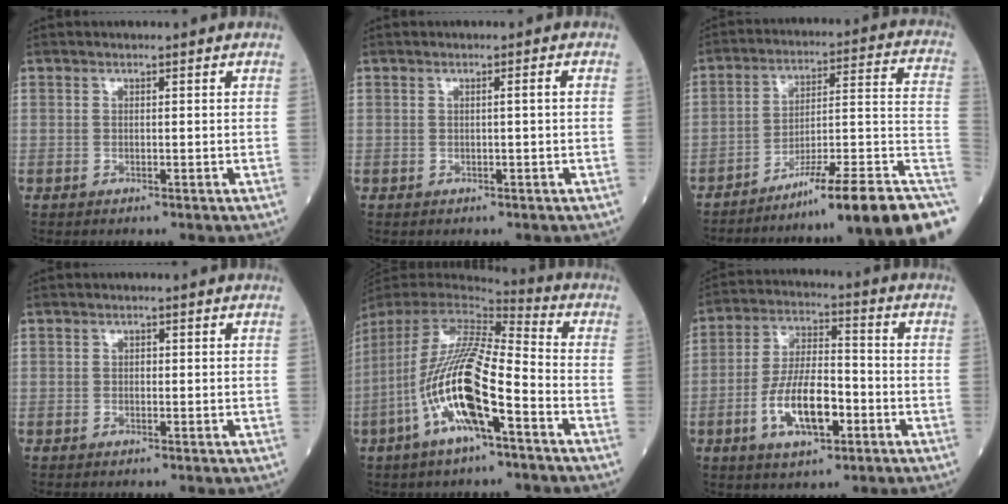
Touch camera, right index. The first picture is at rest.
{"total": 0.8, "force": [-0.1, -0.2, 0.8], "torque": [-0.013, 0.001, 0.000]}
{"total": 19.9, "force": [-13.6, -0.3, 14.5], "torque": [-0.125, 0.029, -0.212]}
{"total": 0.5, "force": [0.0, 0.4, 0.3], "torque": [-0.004, 0.002, -0.002]}
{"total": 17.4, "force": [-6.5, 3.0, 15.8], "torque": [-0.335, -0.016, -0.125]}
{"total": 10.9, "force": [-3.7, 4.0, 9.4], "torque": [-0.183, 0.006, -0.067]}